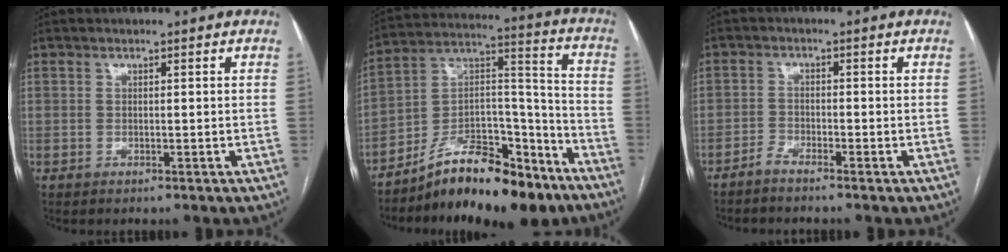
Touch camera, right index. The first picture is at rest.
{"total": 18.4, "force": [-13.6, 6.1, 10.9], "torque": [-0.167, 0.038, -0.222]}
{"total": 1.9, "force": [-1.8, -0.1, 0.5], "torque": [-0.012, -0.004, -0.039]}